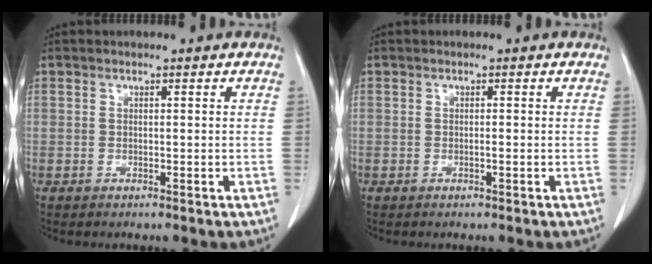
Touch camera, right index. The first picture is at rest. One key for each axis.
{"total": 0.8, "fx": -0.2, "fy": 0.3, "fz": 0.7, "tx": -0.018, "ty": 0.000, "tz": -0.002}